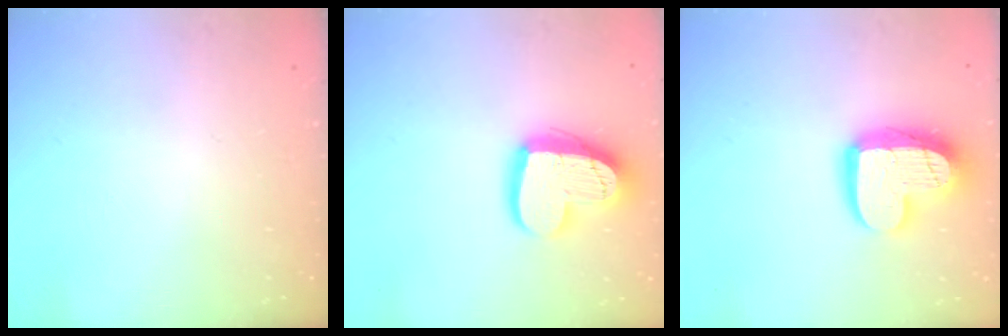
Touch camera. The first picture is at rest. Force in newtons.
{"total": 16.3, "press": 16.3, "slide": 1.3}
{"total": 17.3, "press": 17.3, "slide": 1.7}